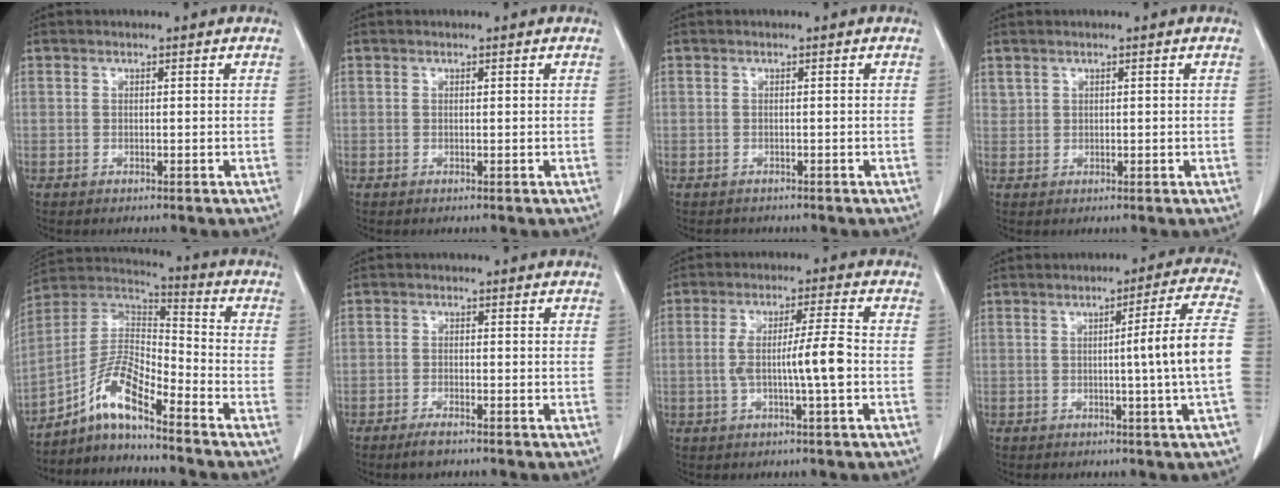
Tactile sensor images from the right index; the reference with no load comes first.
{"total": 0.0}
{"total": 1.0, "force": [-0.9, 0.4, -0.1], "torque": [-0.008, -0.001, -0.014]}
{"total": 1.0, "force": [0.7, 0.6, 0.3], "torque": [-0.005, 0.003, 0.018]}
{"total": 9.5, "force": [-6.8, 1.3, 6.5], "torque": [-0.140, 0.023, -0.128]}
{"total": 2.2, "force": [-1.7, 0.4, 1.4], "torque": [-0.031, -0.004, -0.028]}
{"total": 7.4, "force": [-1.1, -0.2, 7.3], "torque": [-0.135, 0.006, -0.018]}
{"total": 9.9, "force": [-1.1, -2.3, 9.5], "torque": [-0.127, -0.001, -0.014]}